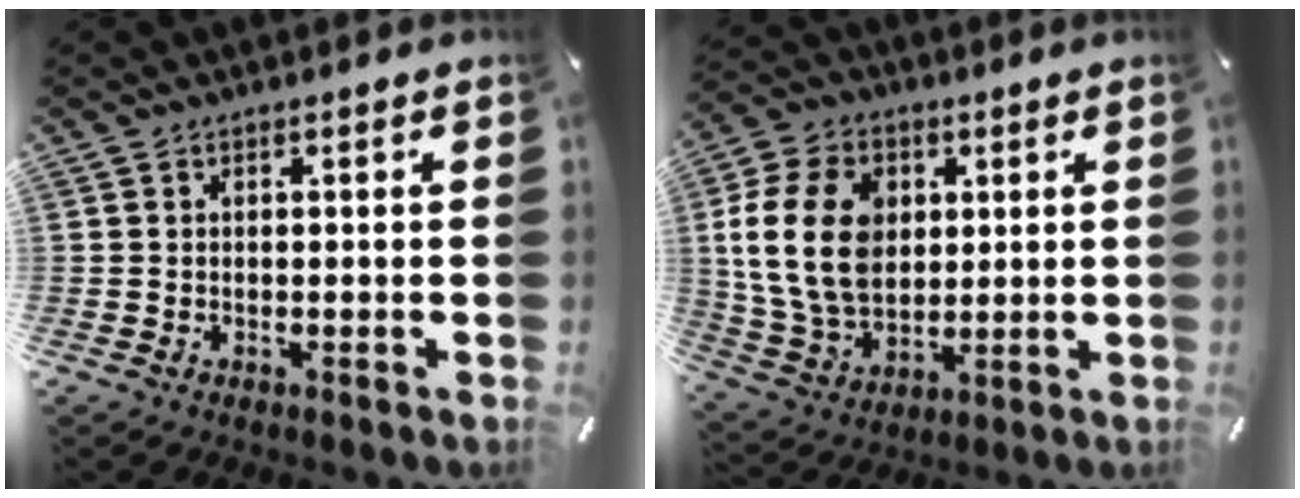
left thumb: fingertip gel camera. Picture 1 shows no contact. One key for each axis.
{"total": 16.0, "fx": 2.7, "fy": 12.2, "fz": 10.1, "tx": -0.229, "ty": 0.008, "tz": 0.044}